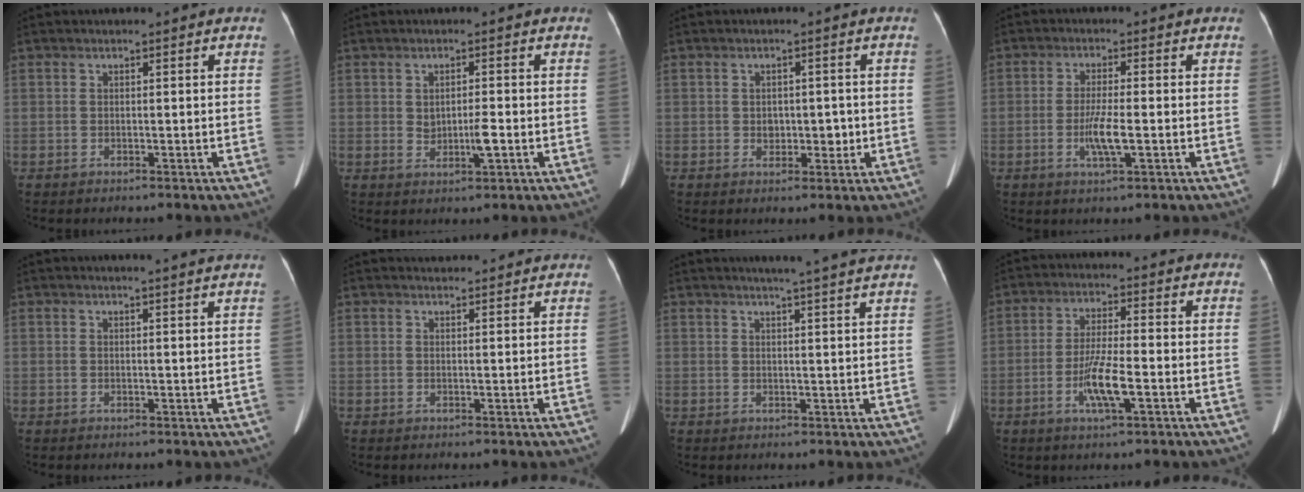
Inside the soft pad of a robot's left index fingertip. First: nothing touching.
{"total": 3.0, "force": [-0.4, 0.8, 2.8], "torque": [-0.052, -0.003, -0.001]}
{"total": 3.0, "force": [-0.3, 2.2, 2.0], "torque": [-0.027, 0.006, 0.003]}
{"total": 4.6, "force": [-1.2, 0.3, 4.4], "torque": [-0.091, -0.008, -0.021]}
{"total": 4.6, "force": [4.1, -0.6, 1.9], "torque": [-0.025, 0.008, 0.040]}
{"total": 3.4, "force": [3.3, 0.4, 0.4], "torque": [-0.012, 0.023, 0.043]}
{"total": 9.4, "force": [8.3, -0.8, 4.5], "torque": [-0.059, 0.009, 0.085]}
{"total": 6.5, "force": [-2.3, 0.5, 6.0], "torque": [-0.122, -0.008, -0.042]}